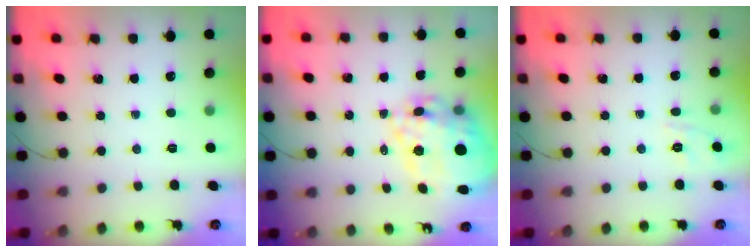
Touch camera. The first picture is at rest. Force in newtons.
{"total": 21.7, "press": 21.1, "slide": 5.0}
{"total": 1.7, "press": 0.3, "slide": 1.6}